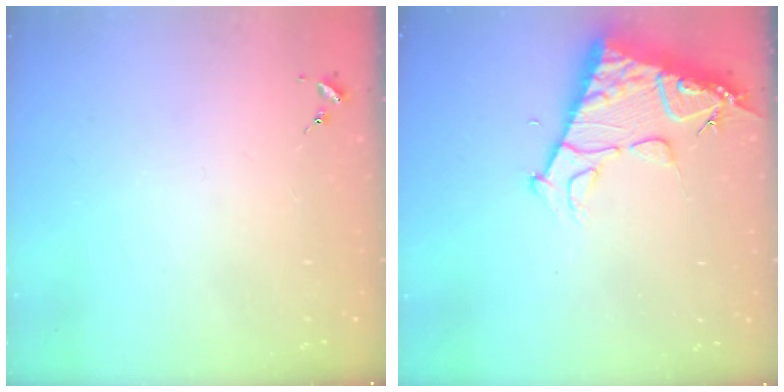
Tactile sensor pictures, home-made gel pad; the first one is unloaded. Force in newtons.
{"total": 13.0, "press": 12.9, "slide": 1.3}